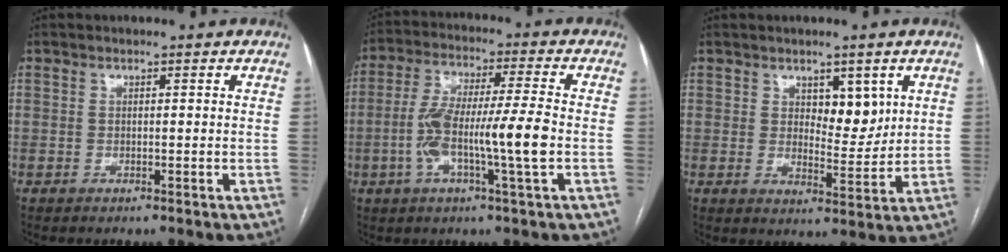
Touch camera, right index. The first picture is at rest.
{"total": 11.8, "force": [-2.4, 0.2, 11.5], "torque": [-0.223, 0.010, -0.050]}
{"total": 5.3, "force": [2.3, 2.7, 4.0], "torque": [-0.054, -0.005, 0.038]}